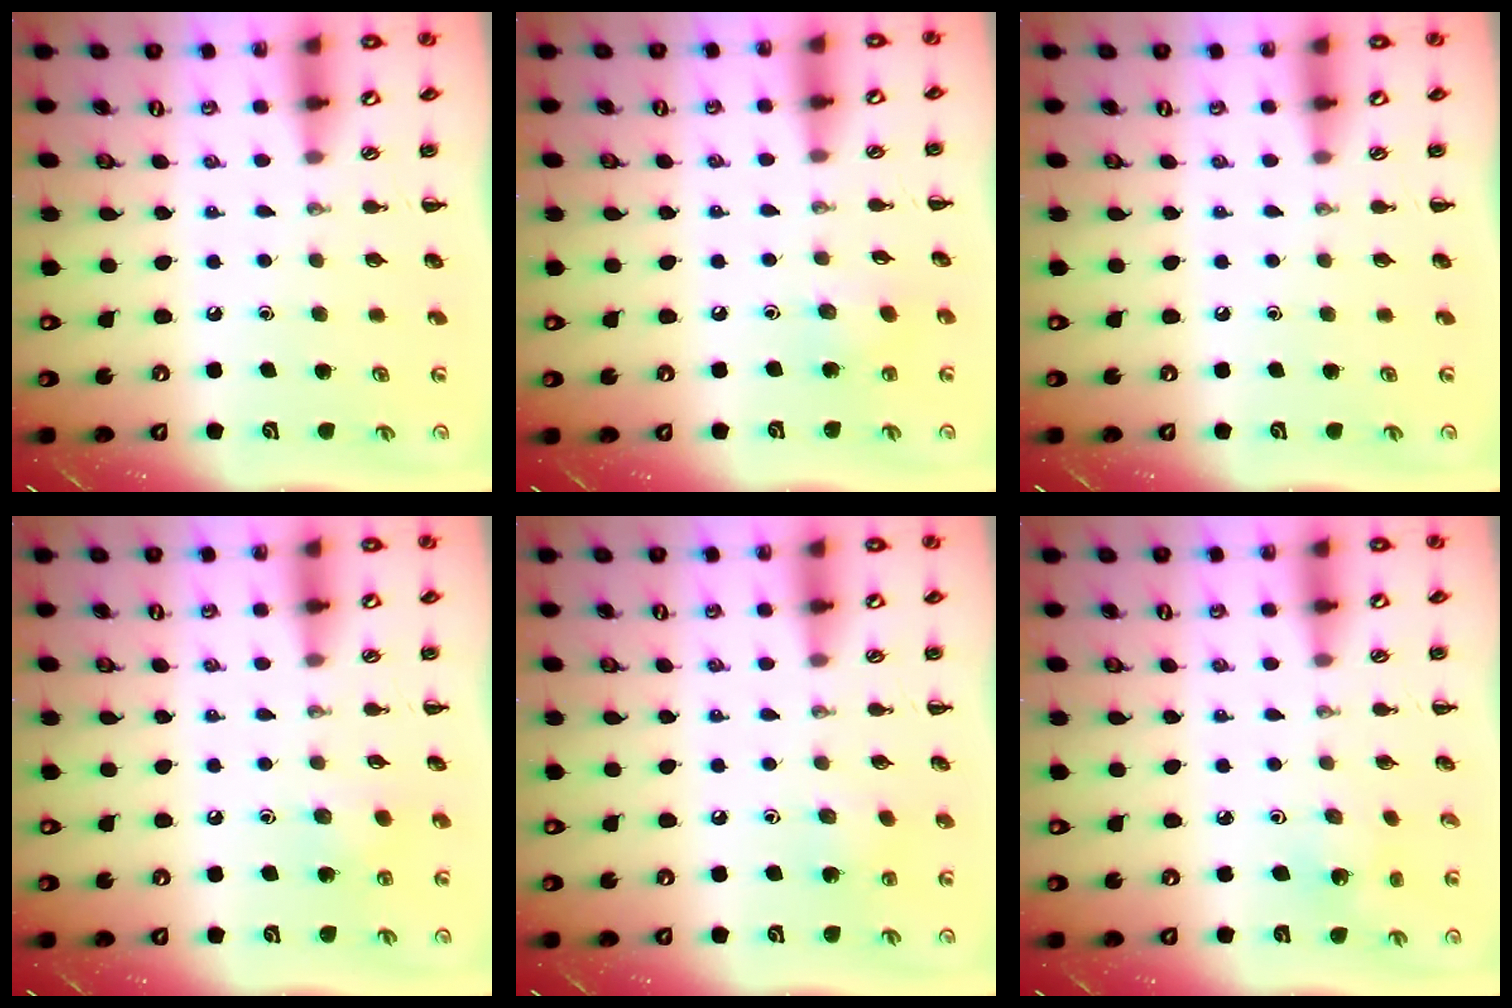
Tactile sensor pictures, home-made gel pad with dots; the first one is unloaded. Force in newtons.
{"total": 5.5, "press": 5.3, "slide": 1.4}
{"total": 0.0}
{"total": 6.0, "press": 5.9, "slide": 1.5}
{"total": 7.1, "press": 7.0, "slide": 1.2}
{"total": 1.9, "press": 1.8, "slide": 0.6}